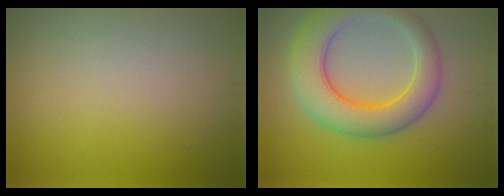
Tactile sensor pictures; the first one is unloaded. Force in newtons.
{"total": 7.1, "press": 7.1, "slide": 0.2}